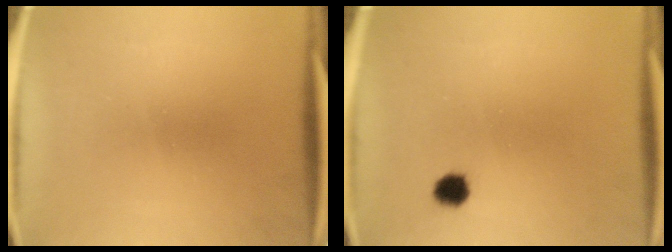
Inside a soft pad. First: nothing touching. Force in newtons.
{"total": 2.7}